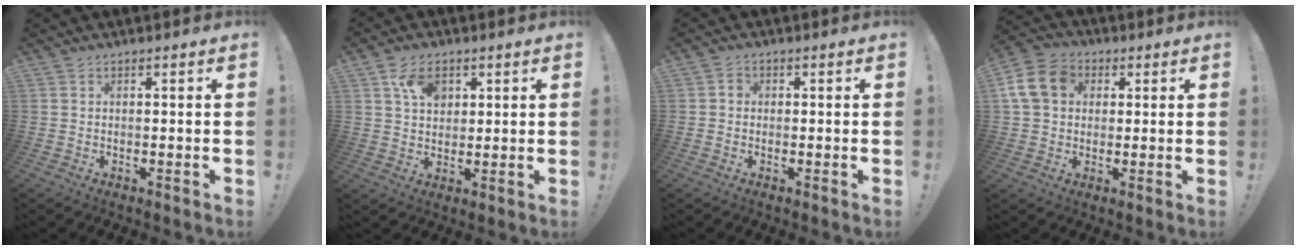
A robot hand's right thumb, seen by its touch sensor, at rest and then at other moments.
{"total": 8.0, "force": [3.5, 5.7, 4.4], "torque": [-0.071, 0.001, 0.066]}
{"total": 1.8, "force": [-0.4, 1.5, 0.9], "torque": [-0.017, 0.007, -0.006]}
{"total": 13.2, "force": [3.1, 10.6, 7.2], "torque": [-0.122, 0.005, 0.065]}